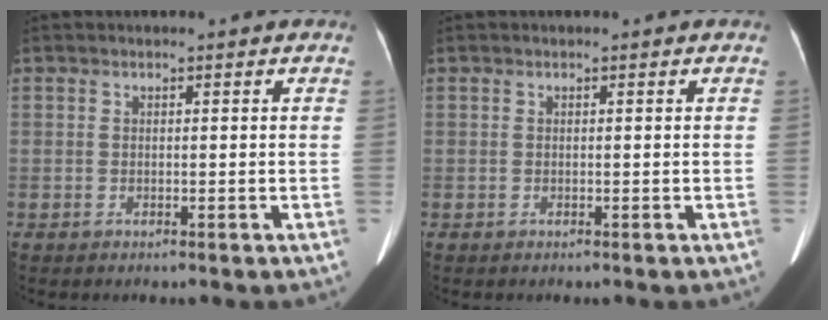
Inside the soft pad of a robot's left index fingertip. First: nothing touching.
{"total": 0.0}